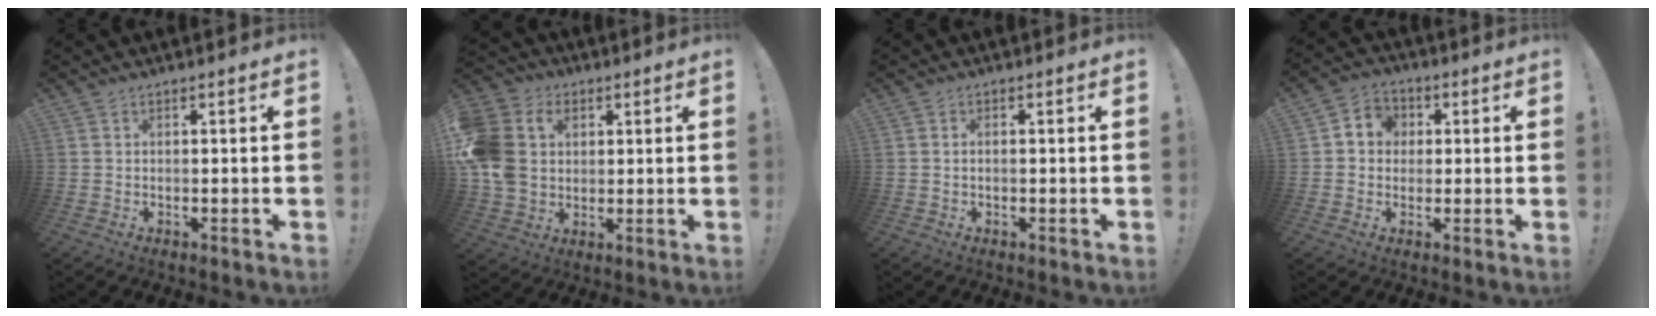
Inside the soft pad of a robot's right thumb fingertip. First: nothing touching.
{"total": 16.1, "force": [3.1, 13.3, 8.6], "torque": [-0.189, -0.006, 0.063]}
{"total": 0.8, "force": [-0.2, 0.2, 0.7], "torque": [-0.015, 0.002, -0.004]}
{"total": 6.2, "force": [0.1, 5.9, 2.0], "torque": [-0.035, 0.012, 0.006]}